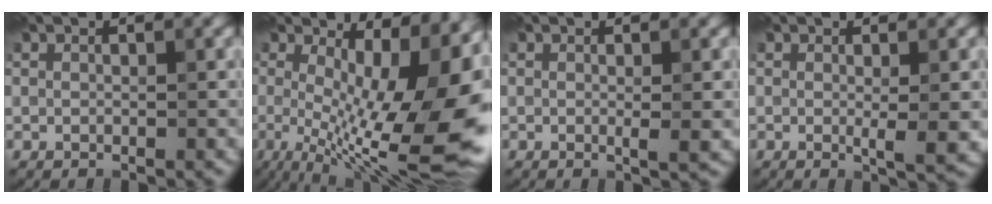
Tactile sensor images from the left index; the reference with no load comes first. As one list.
[{"total": 14.1, "force": [-1.1, 3.3, 13.7], "torque": [-0.187, 0.002, -0.015]}, {"total": 1.7, "force": [-0.3, 0.2, 1.7], "torque": [-0.027, -0.005, -0.007]}, {"total": 3.1, "force": [-0.7, 0.6, 2.9], "torque": [-0.047, -0.008, -0.012]}]